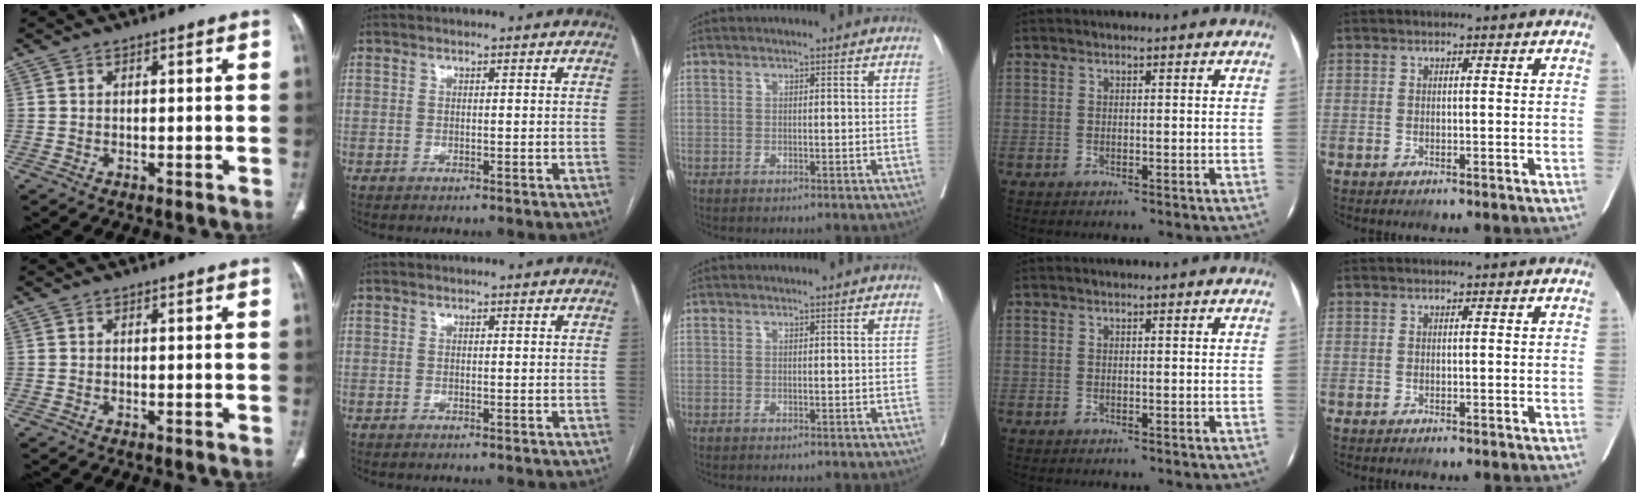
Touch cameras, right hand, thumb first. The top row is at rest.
{}